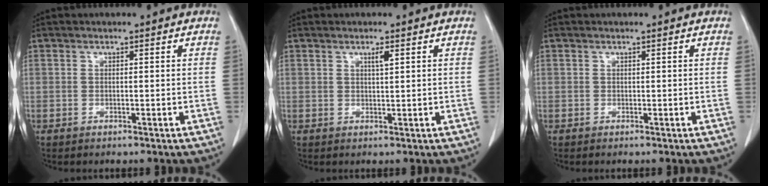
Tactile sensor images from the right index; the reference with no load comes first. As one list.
[{"total": 1.3, "force": [0.7, 0.0, 1.2], "torque": [-0.022, -0.002, 0.011]}, {"total": 0.0}]